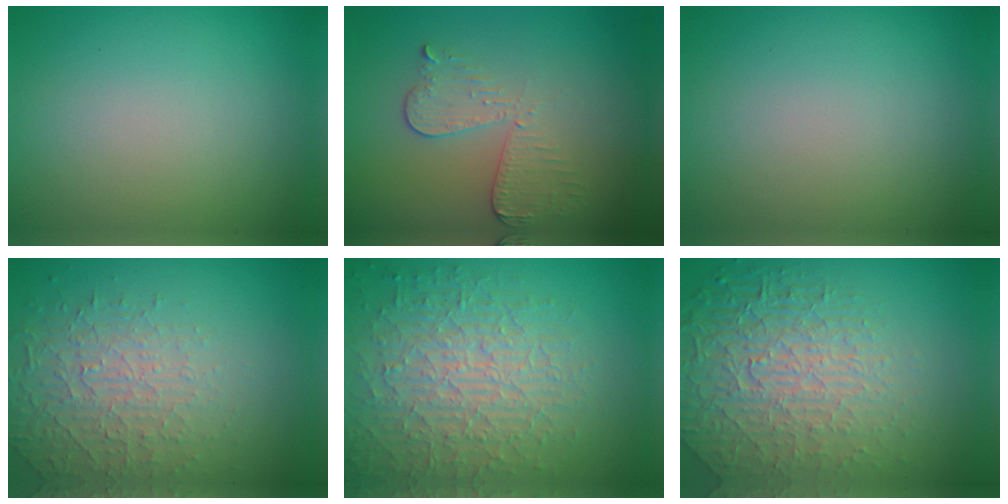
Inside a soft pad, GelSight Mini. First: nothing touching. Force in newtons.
{"total": 3.2, "press": 2.9, "slide": 1.3}
{"total": 0.0}
{"total": 4.5, "press": 3.1, "slide": 3.2}
{"total": 8.2, "press": 5.9, "slide": 5.7}
{"total": 8.3, "press": 5.7, "slide": 6.1}